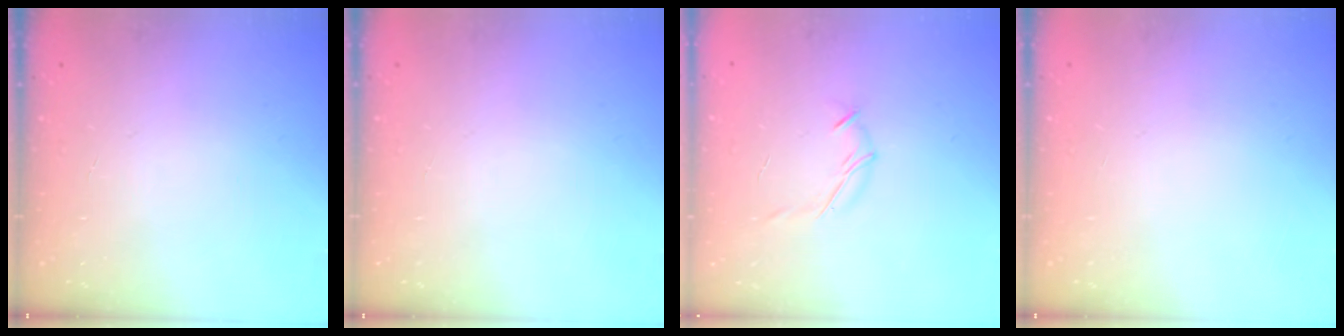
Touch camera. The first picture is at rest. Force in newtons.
{"total": 0.0}
{"total": 6.7, "press": 6.6, "slide": 1.2}
{"total": 0.0}